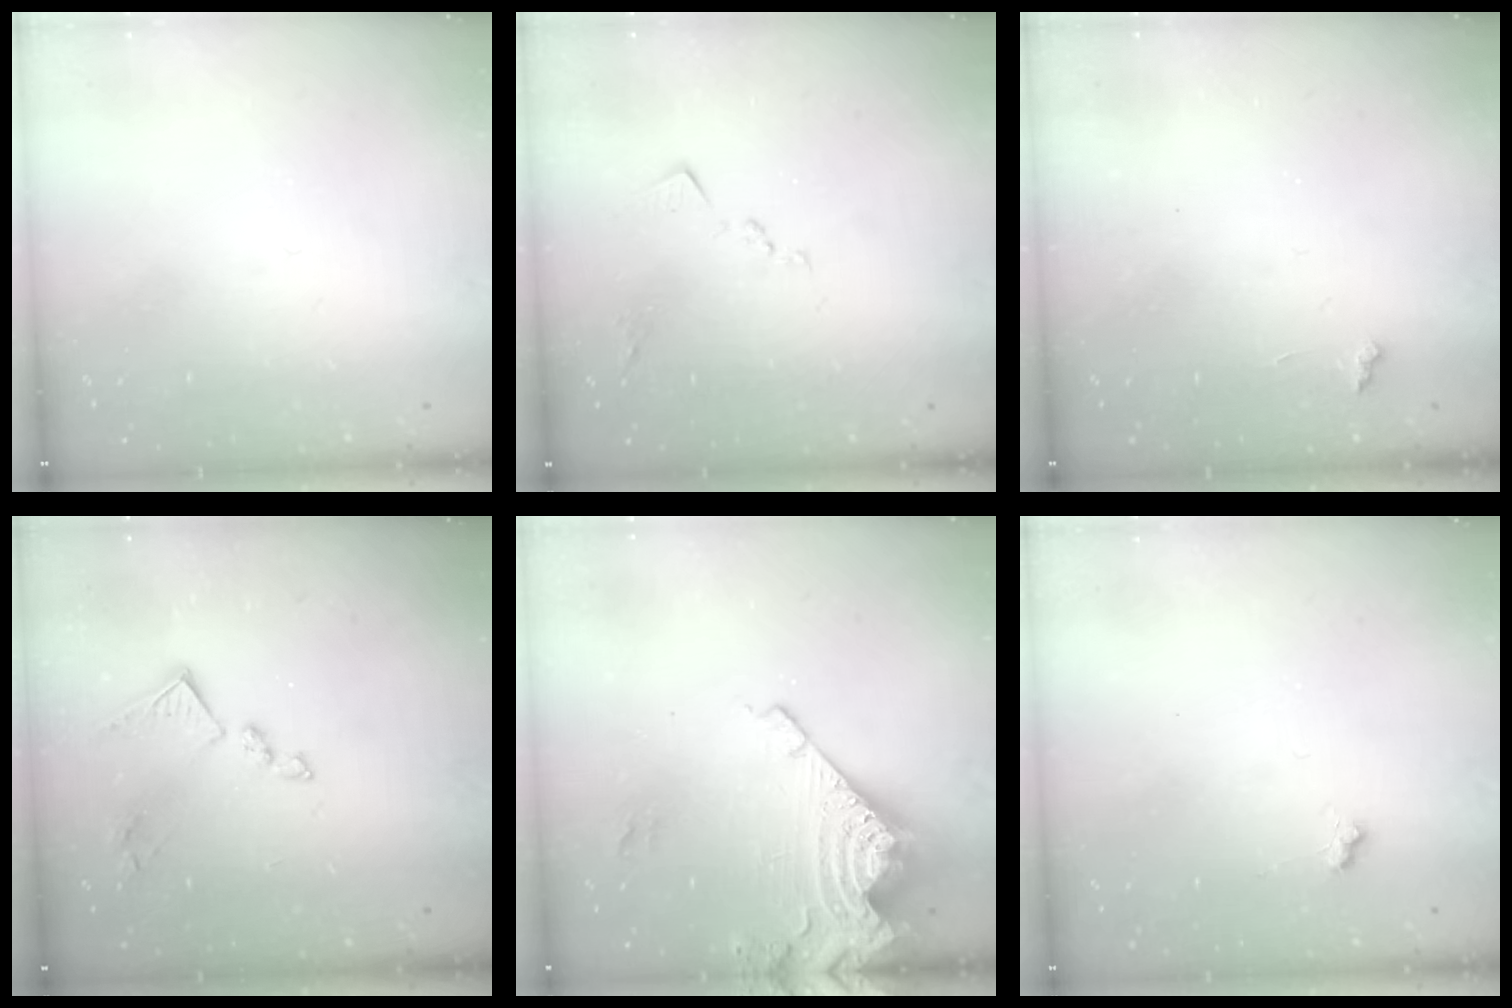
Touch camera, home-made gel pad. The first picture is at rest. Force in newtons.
{"total": 8.4, "press": 8.3, "slide": 0.9}
{"total": 2.3, "press": 2.3, "slide": 0.5}
{"total": 12.8, "press": 12.8, "slide": 0.8}
{"total": 13.1, "press": 13.0, "slide": 1.4}
{"total": 4.4, "press": 4.3, "slide": 0.8}